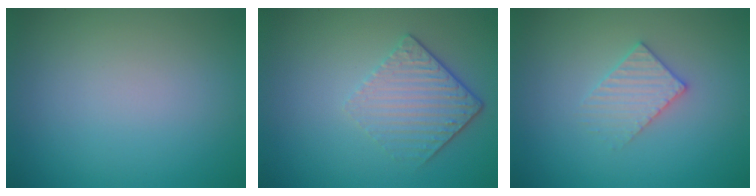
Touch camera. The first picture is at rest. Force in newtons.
{"total": 4.4, "press": 3.0, "slide": 3.1}
{"total": 2.3, "press": 2.2, "slide": 0.3}